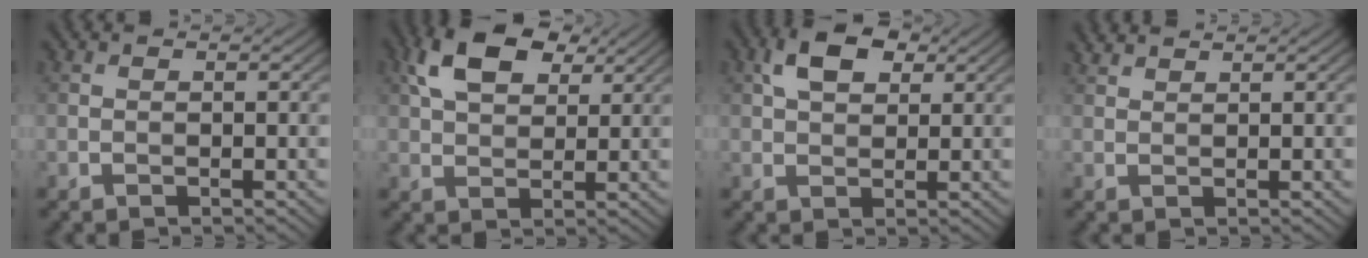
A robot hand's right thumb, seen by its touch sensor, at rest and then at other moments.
{"total": 8.9, "force": [4.2, 5.0, 6.0], "torque": [-0.128, 0.013, 0.078]}
{"total": 5.6, "force": [2.4, 3.3, 3.9], "torque": [-0.077, 0.007, 0.038]}
{"total": 1.5, "force": [1.5, 0.2, 0.4], "torque": [-0.014, 0.004, 0.032]}